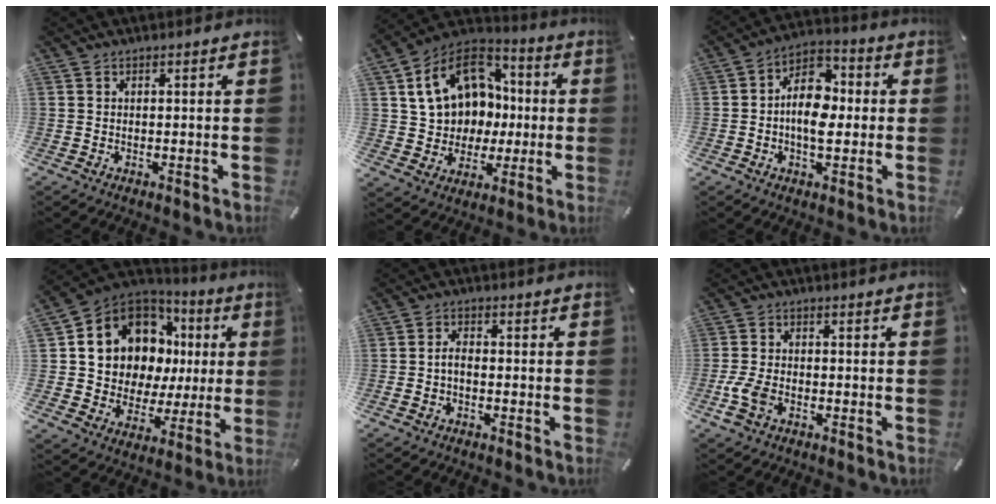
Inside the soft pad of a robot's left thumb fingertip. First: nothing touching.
{"total": 17.8, "force": [3.8, 15.1, 8.6], "torque": [-0.168, -0.009, 0.081]}
{"total": 10.4, "force": [-1.4, 7.1, 7.5], "torque": [-0.138, 0.010, -0.026]}
{"total": 12.3, "force": [4.1, 10.8, 4.5], "torque": [-0.082, -0.051, 0.087]}
{"total": 2.7, "force": [-1.1, 1.5, 2.0], "torque": [-0.038, 0.008, -0.021]}
{"total": 5.8, "force": [-2.3, 3.5, 4.1], "torque": [-0.096, 0.002, -0.045]}